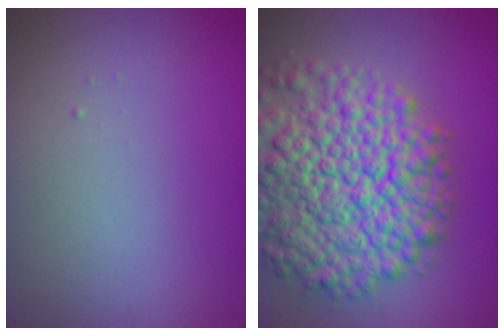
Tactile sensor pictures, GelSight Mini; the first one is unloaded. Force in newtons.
{"total": 11.8, "press": 11.7, "slide": 0.6}